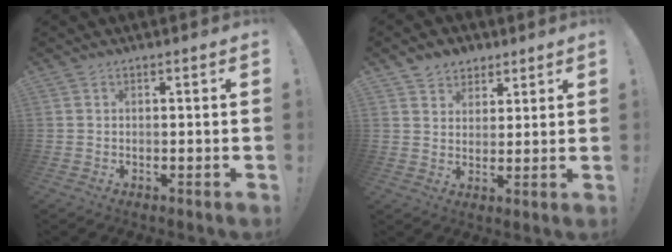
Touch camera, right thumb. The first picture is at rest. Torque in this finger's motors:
{"motor_torque": [0.04, 0.17, 0.09, 0.19, -0.01]}